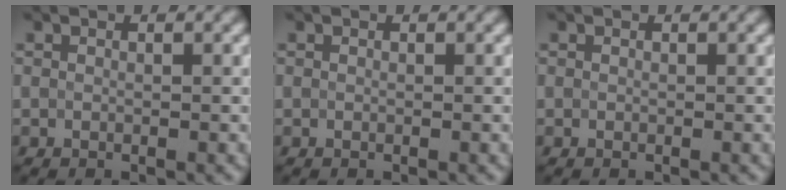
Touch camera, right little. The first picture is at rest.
{"total": 0.0}
{"total": 0.0}